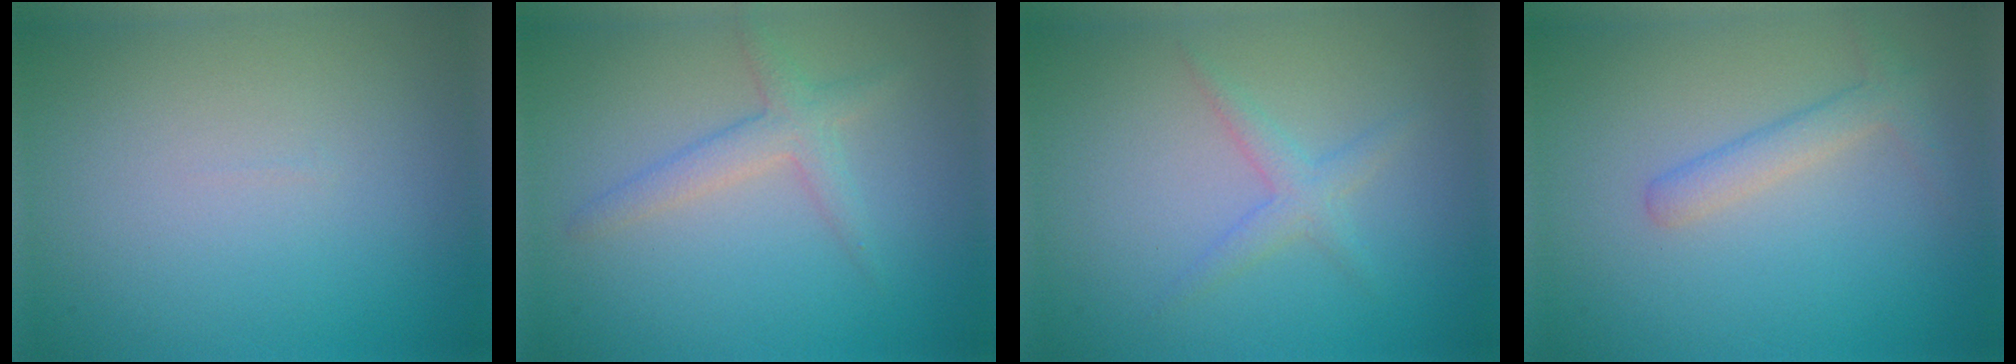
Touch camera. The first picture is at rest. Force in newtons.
{"total": 2.3, "press": 2.3, "slide": 0.1}
{"total": 1.8, "press": 1.8, "slide": 0.1}
{"total": 2.0, "press": 2.0, "slide": 0.0}